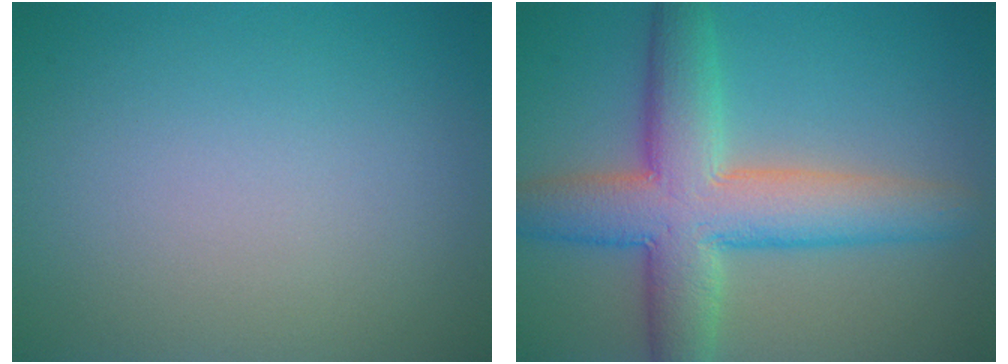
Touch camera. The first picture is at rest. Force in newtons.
{"total": 9.0, "press": 9.0, "slide": 0.2}